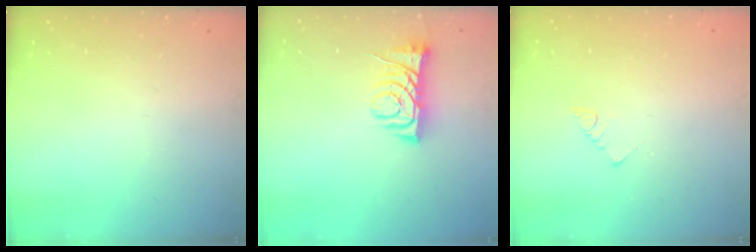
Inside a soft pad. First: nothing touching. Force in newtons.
{"total": 7.6, "press": 7.5, "slide": 1.0}
{"total": 2.8, "press": 2.7, "slide": 0.3}